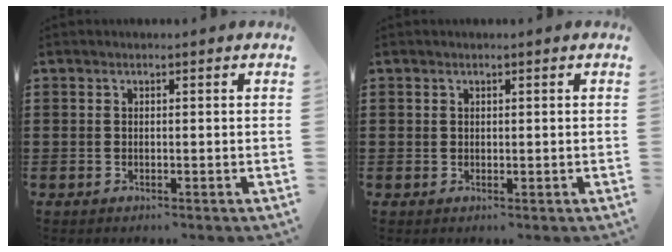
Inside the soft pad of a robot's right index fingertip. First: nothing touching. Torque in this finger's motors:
{"motor_torque": [-0.23, 0.07, 0.00, -0.01]}